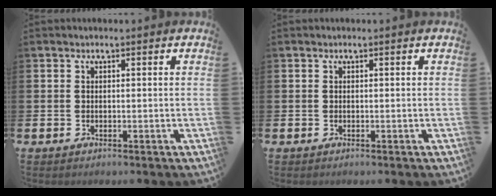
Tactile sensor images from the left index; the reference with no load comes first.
{"total": 0.0}